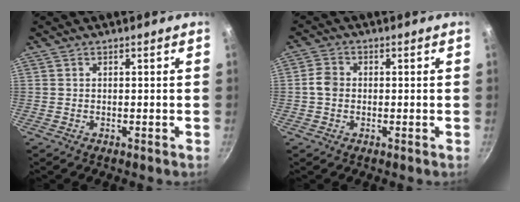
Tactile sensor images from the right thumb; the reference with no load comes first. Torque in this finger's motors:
{"motor_torque": [0.35, 0.98, 0.49, -0.91, 0.02]}